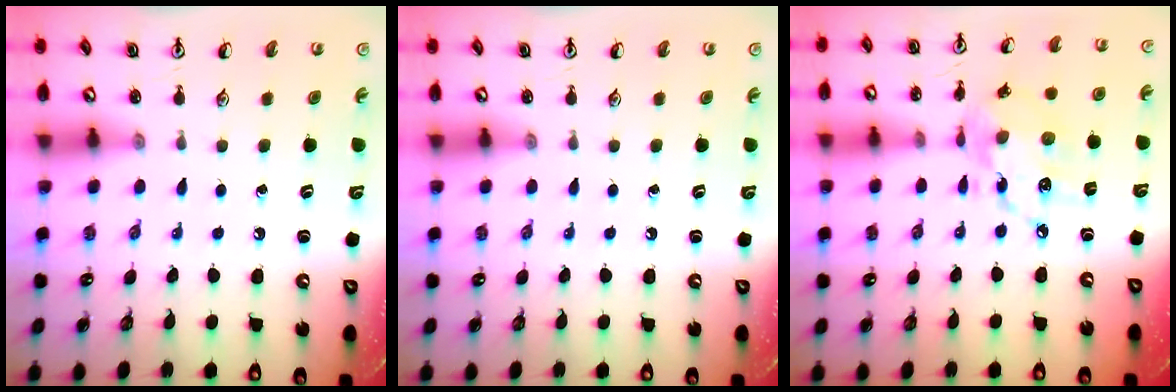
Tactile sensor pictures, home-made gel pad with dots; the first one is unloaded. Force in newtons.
{"total": 0.0}
{"total": 14.0, "press": 14.0, "slide": 1.2}